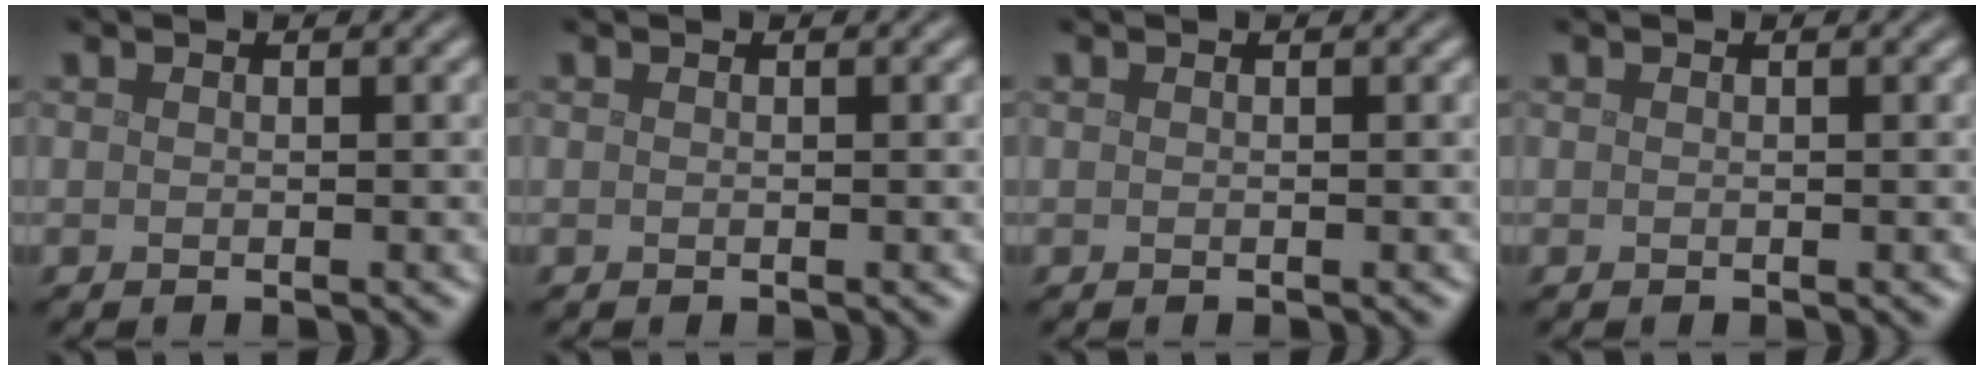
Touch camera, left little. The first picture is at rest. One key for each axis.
{"total": 0.0}
{"total": 0.0}
{"total": 0.0}